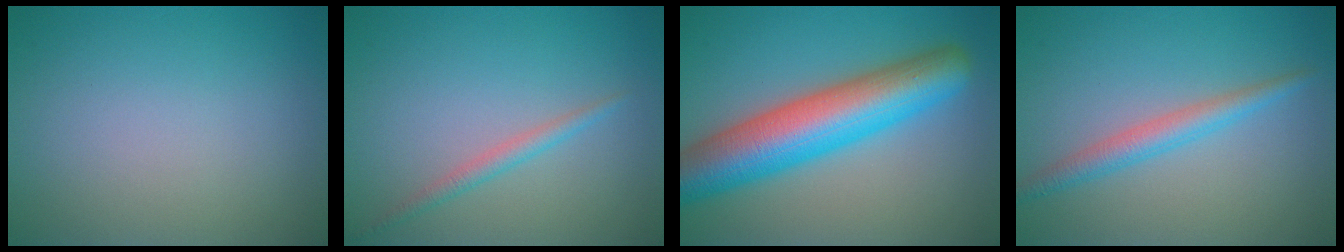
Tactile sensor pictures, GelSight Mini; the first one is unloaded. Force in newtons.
{"total": 1.5, "press": 1.5, "slide": 0.1}
{"total": 10.1, "press": 10.0, "slide": 0.2}
{"total": 2.6, "press": 2.6, "slide": 0.0}